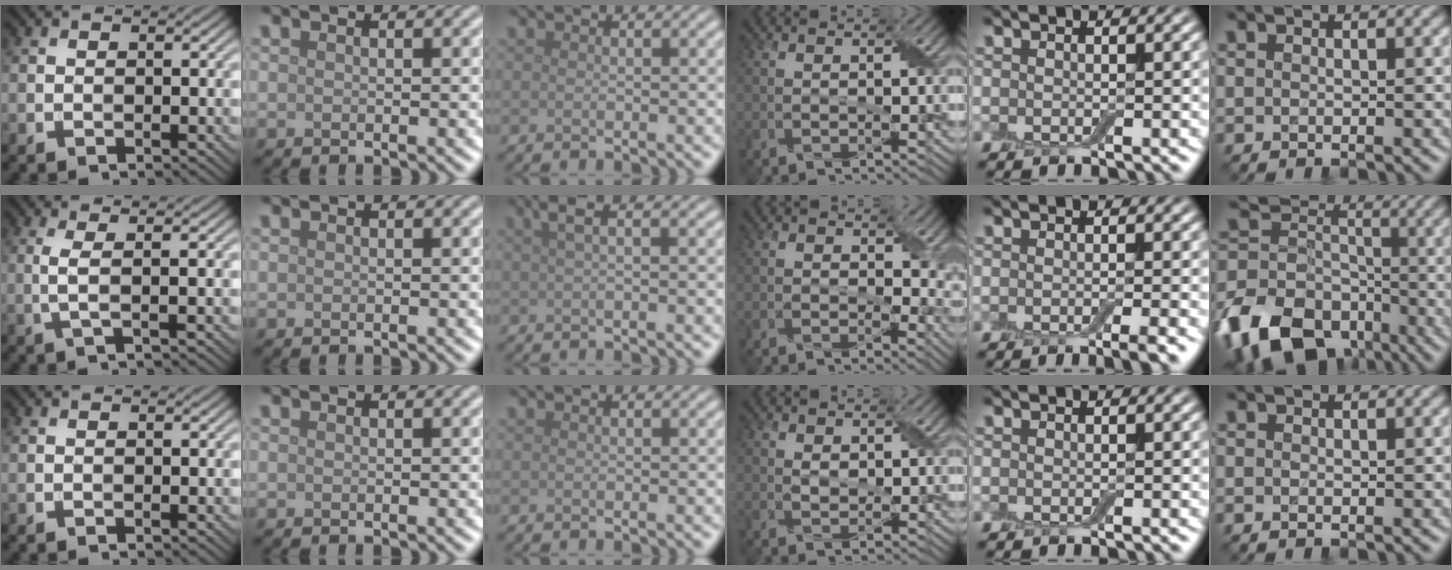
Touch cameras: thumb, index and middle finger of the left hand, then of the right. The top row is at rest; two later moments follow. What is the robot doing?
{"motion": "peel", "object": "aluminum foil"}